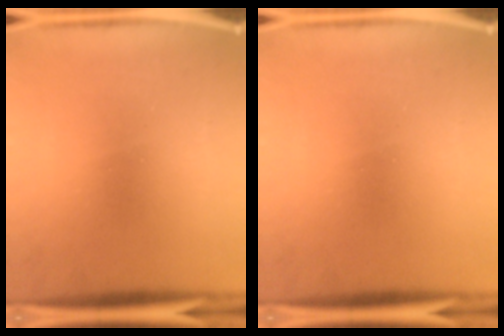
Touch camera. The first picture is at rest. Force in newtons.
{"total": 0.0}